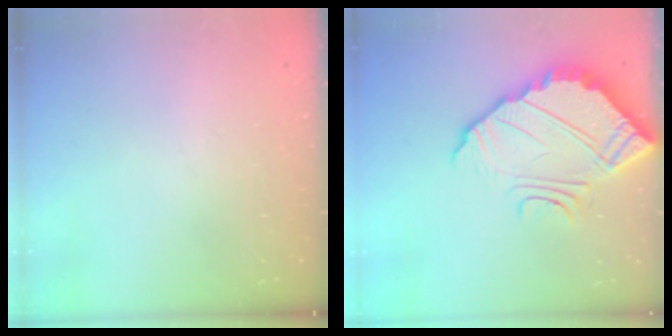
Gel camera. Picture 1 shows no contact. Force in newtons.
{"total": 10.5, "press": 10.4, "slide": 0.7}